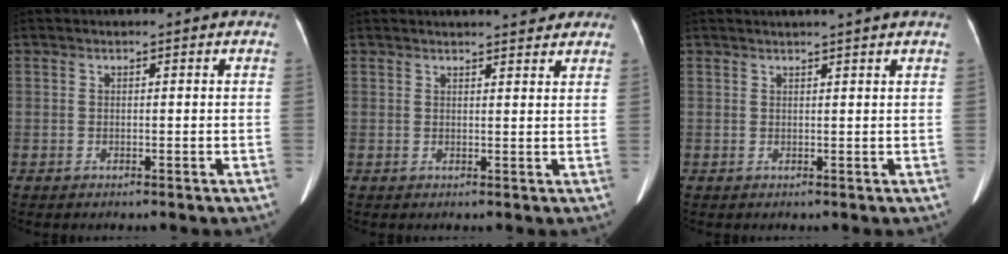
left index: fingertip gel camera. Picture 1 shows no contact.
{"total": 5.3, "force": [4.8, 0.9, 2.0], "torque": [-0.025, 0.005, 0.050]}
{"total": 3.4, "force": [2.9, -0.8, 1.5], "torque": [-0.020, 0.012, 0.037]}